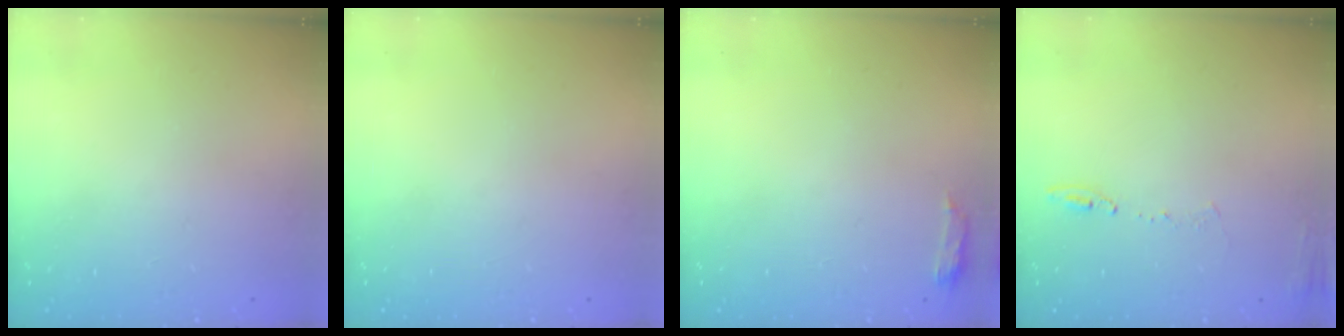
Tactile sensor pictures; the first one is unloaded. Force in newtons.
{"total": 0.0}
{"total": 5.1, "press": 5.0, "slide": 0.9}
{"total": 8.3, "press": 8.3, "slide": 0.9}